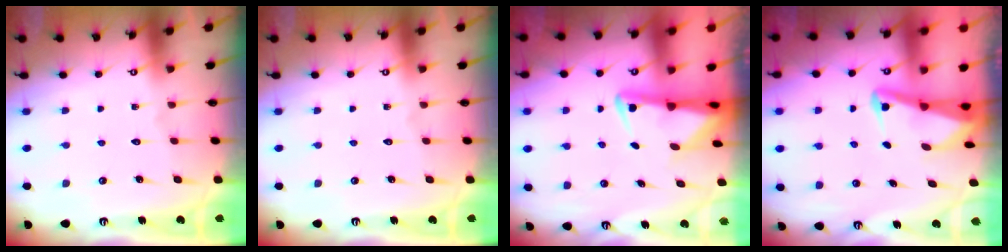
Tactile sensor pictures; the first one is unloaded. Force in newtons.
{"total": 0.0}
{"total": 3.3, "press": 3.2, "slide": 0.7}
{"total": 3.1, "press": 3.0, "slide": 0.7}